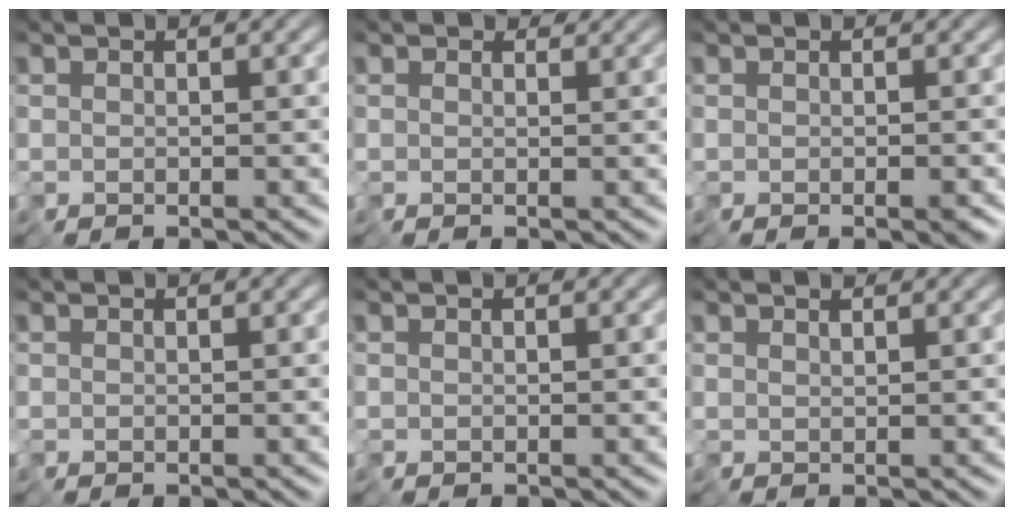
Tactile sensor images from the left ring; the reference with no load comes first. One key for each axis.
{"total": 0.8, "fx": 0.2, "fy": 0.7, "fz": 0.2, "tx": -0.004, "ty": 0.002, "tz": 0.002}
{"total": 1.3, "fx": -0.6, "fy": 0.6, "fz": 1.0, "tx": -0.014, "ty": -0.003, "tz": -0.007}
{"total": 0.0}
{"total": 0.0}
{"total": 0.7, "fx": 0.6, "fy": 0.1, "fz": 0.3, "tx": -0.010, "ty": 0.008, "tz": 0.014}